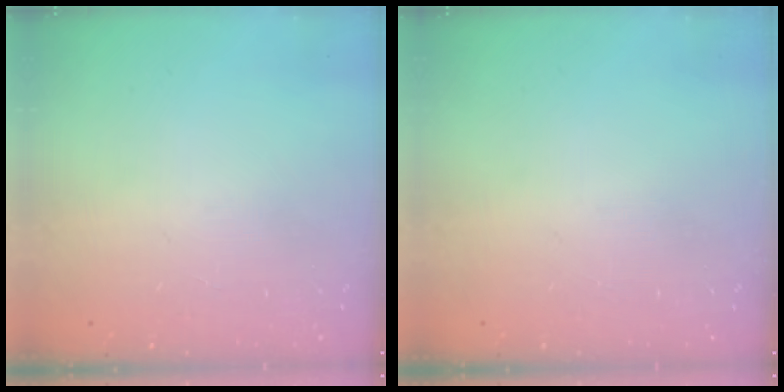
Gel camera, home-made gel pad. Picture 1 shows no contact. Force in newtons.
{"total": 0.0}